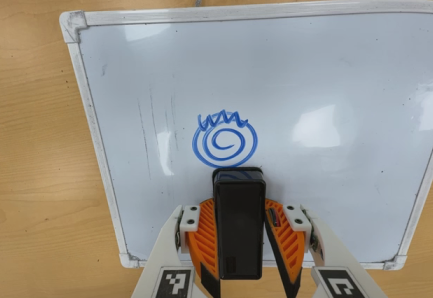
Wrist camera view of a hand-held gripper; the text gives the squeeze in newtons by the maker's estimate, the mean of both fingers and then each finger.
{"total": 10.7, "left": 12.2, "right": 9.3}